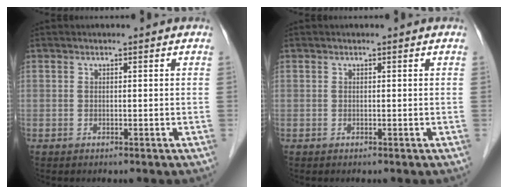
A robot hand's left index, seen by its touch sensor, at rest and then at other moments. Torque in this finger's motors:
{"motor_torque": [-0.01, 0.01, 0.00, 0.00]}